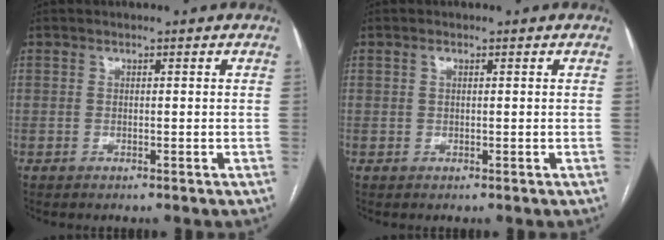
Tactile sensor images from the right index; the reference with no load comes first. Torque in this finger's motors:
{"motor_torque": [0.01, -0.01, 0.02, 0.02]}